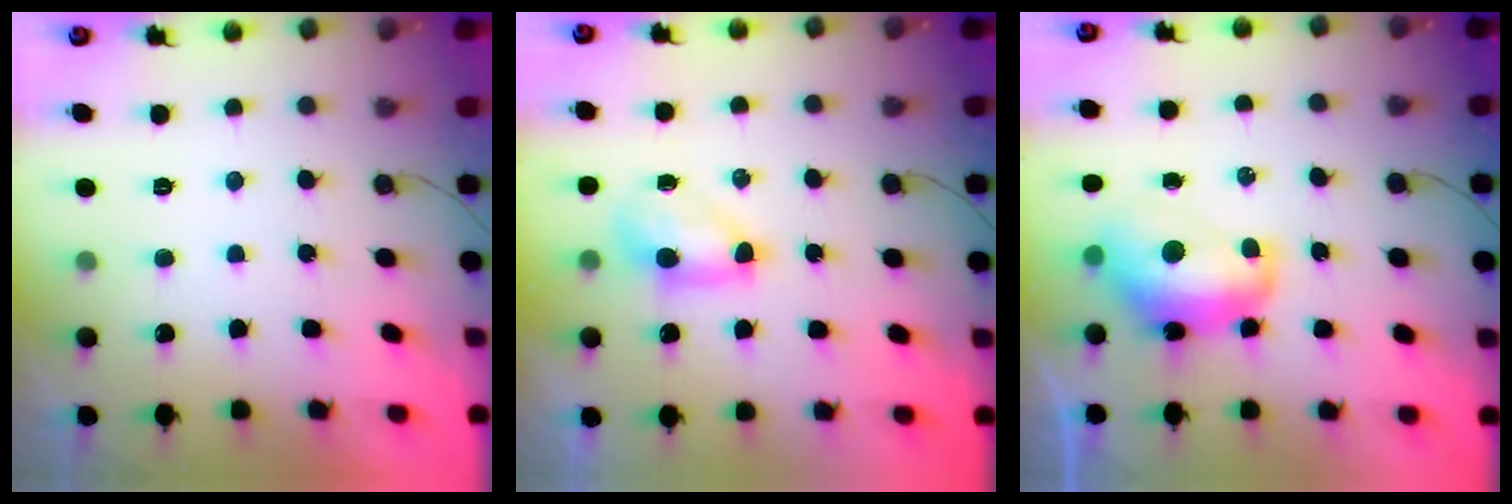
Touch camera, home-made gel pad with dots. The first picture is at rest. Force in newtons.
{"total": 7.0, "press": 6.9, "slide": 1.1}
{"total": 11.9, "press": 11.9, "slide": 1.2}